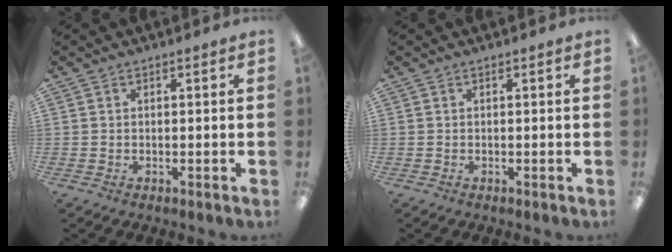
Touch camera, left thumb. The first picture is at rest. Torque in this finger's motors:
{"motor_torque": [0.00, 0.00, 0.07, 0.07, 0.00]}